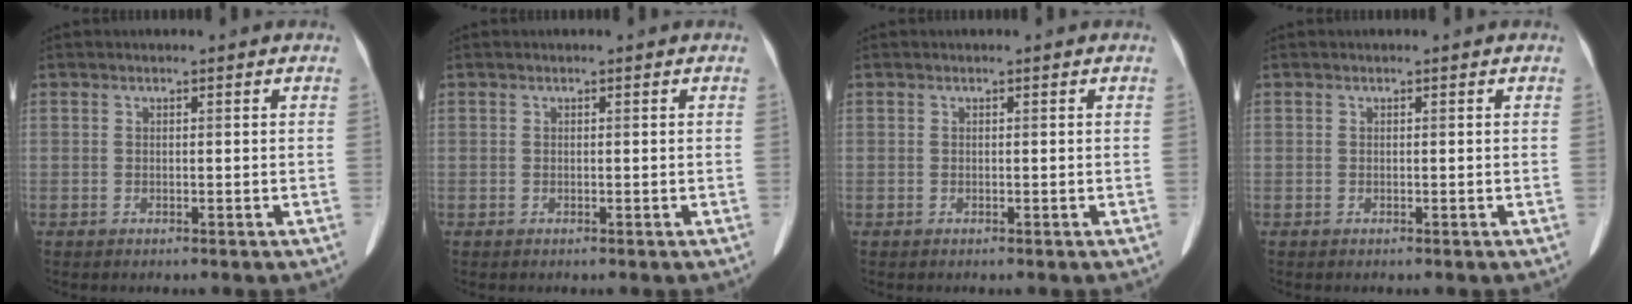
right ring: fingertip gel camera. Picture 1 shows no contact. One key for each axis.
{"total": 0.0}
{"total": 0.0}
{"total": 0.0}